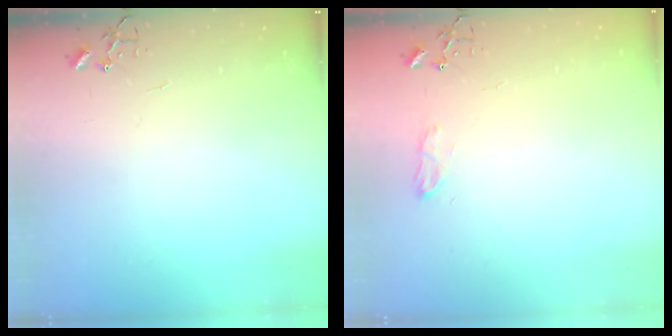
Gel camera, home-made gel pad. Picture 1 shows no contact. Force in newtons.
{"total": 7.9, "press": 7.8, "slide": 0.9}